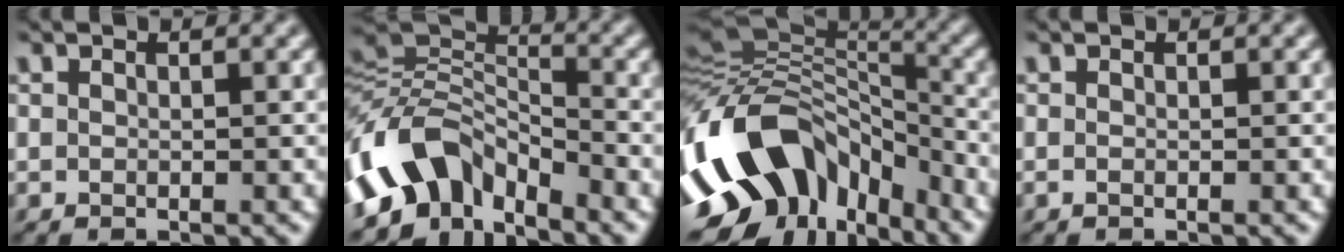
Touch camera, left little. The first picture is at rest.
{"total": 7.8, "force": [-4.9, 4.4, 4.3], "torque": [-0.071, 0.006, -0.102]}
{"total": 13.4, "force": [-5.8, 9.2, 7.7], "torque": [-0.159, 0.012, -0.110]}
{"total": 0.0}